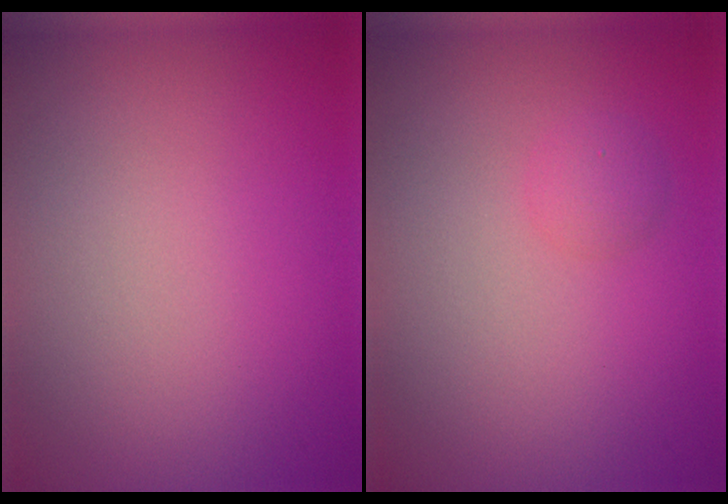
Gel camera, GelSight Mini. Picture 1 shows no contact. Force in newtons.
{"total": 1.2, "press": 1.2, "slide": 0.1}